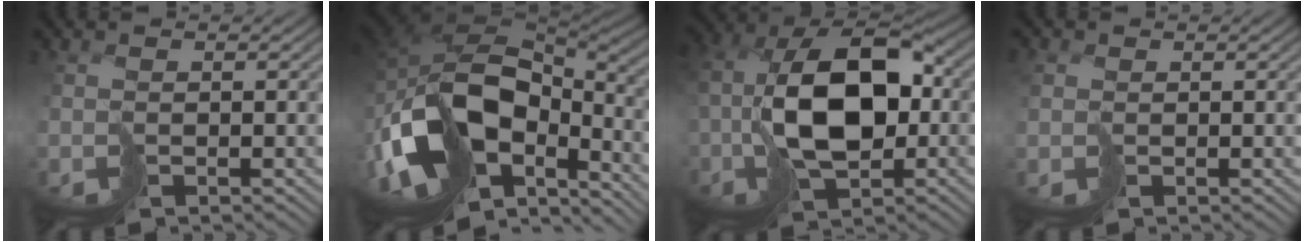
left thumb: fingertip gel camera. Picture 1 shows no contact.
{"total": 18.2, "force": [-5.9, 10.6, 13.6], "torque": [-0.308, -0.031, -0.078]}
{"total": 13.2, "force": [-0.7, 7.6, 10.7], "torque": [-0.224, 0.007, -0.006]}
{"total": 1.7, "force": [0.2, 1.6, 0.5], "torque": [-0.025, 0.005, -0.001]}